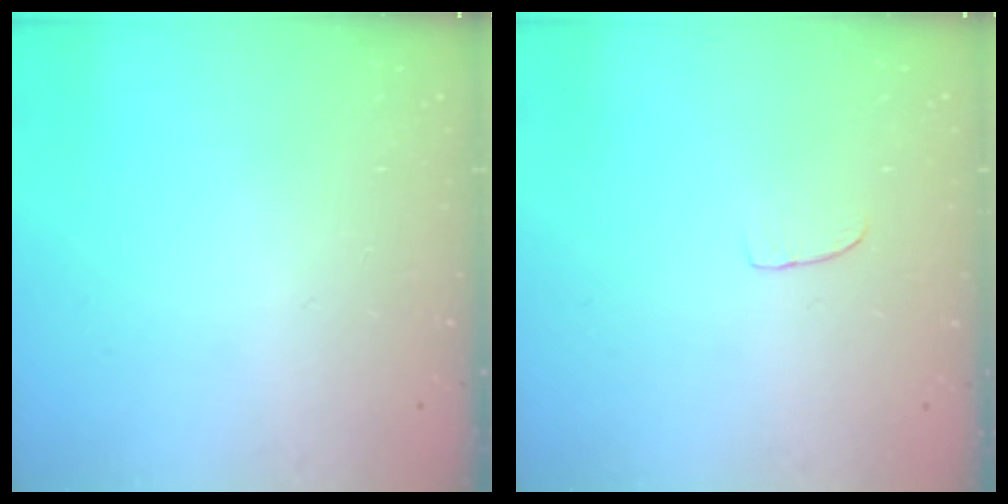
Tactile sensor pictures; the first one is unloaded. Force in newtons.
{"total": 2.6, "press": 2.6, "slide": 0.2}